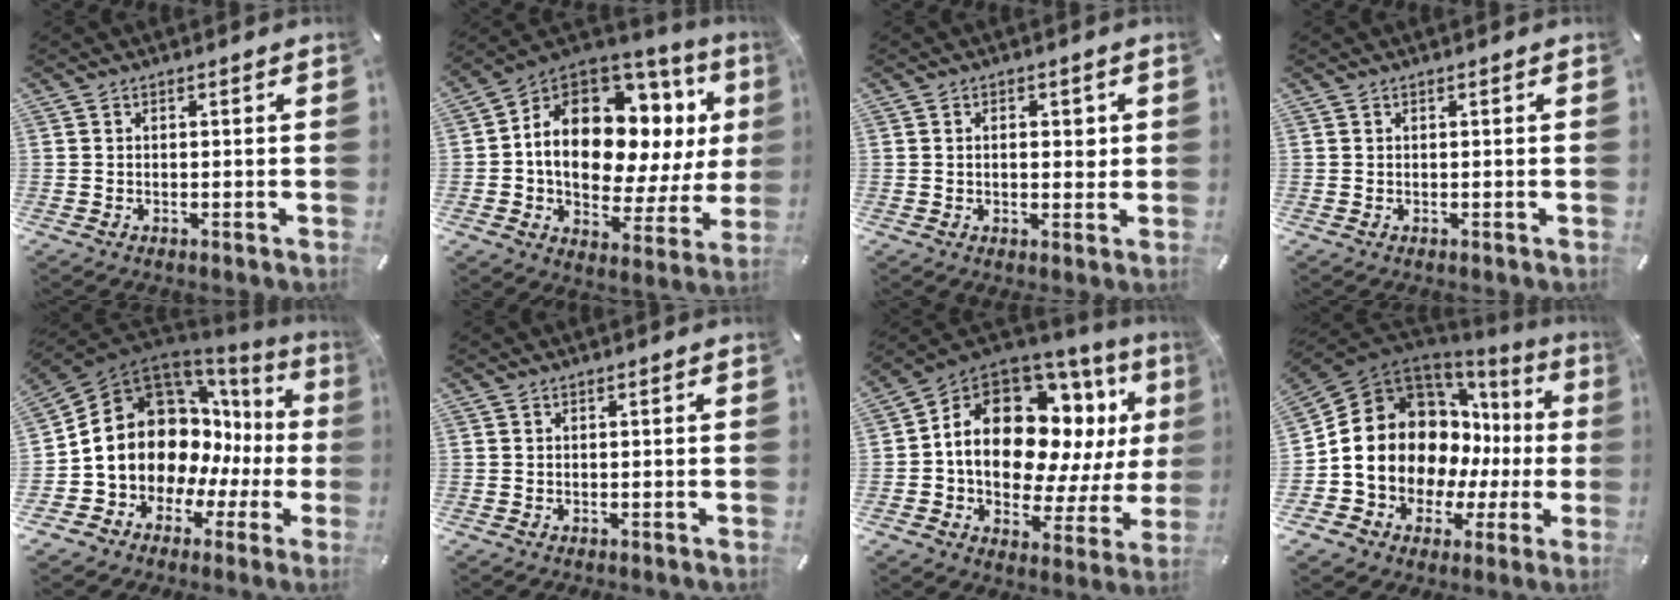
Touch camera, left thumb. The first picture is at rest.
{"total": 17.4, "force": [3.4, 11.3, 12.7], "torque": [-0.216, -0.039, 0.052]}
{"total": 3.8, "force": [0.4, 2.3, 3.0], "torque": [-0.028, -0.005, -0.003]}
{"total": 0.0}
{"total": 16.4, "force": [2.7, 13.3, 9.1], "torque": [-0.163, -0.050, 0.067]}
{"total": 0.0}
{"total": 20.0, "force": [5.4, 12.8, 14.4], "torque": [-0.264, -0.046, 0.088]}
{"total": 17.7, "force": [2.0, 14.7, 9.6], "torque": [-0.158, -0.038, 0.050]}